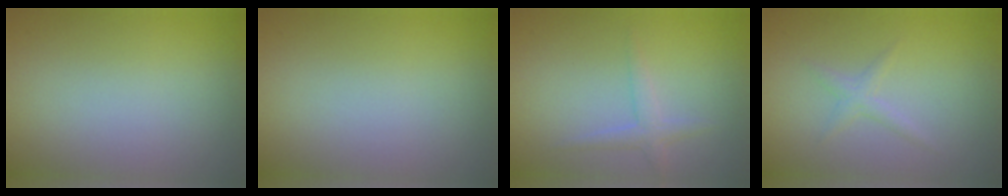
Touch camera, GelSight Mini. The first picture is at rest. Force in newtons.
{"total": 0.0}
{"total": 1.6, "press": 1.6, "slide": 0.0}
{"total": 1.2, "press": 1.2, "slide": 0.0}